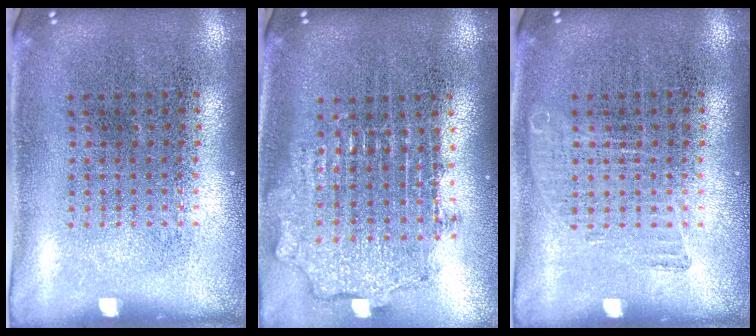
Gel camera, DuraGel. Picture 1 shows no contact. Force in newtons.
{"total": 1.9, "press": 1.5, "slide": 1.2}
{"total": 0.8, "press": 0.8, "slide": 0.1}